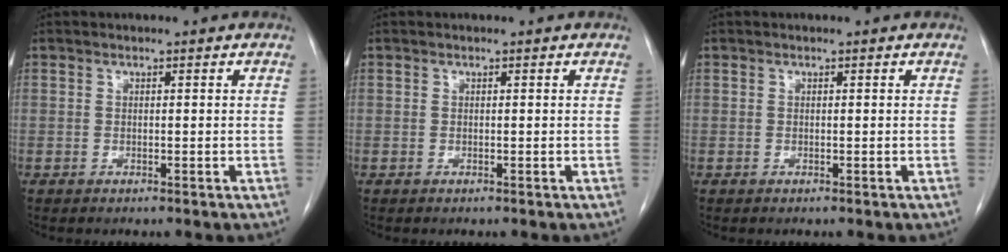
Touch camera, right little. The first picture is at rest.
{"total": 0.0}
{"total": 0.0}